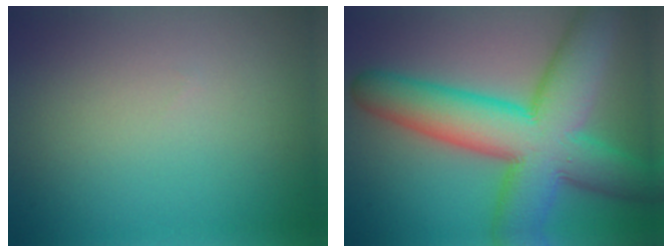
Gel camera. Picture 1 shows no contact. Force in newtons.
{"total": 12.8, "press": 12.8, "slide": 0.3}